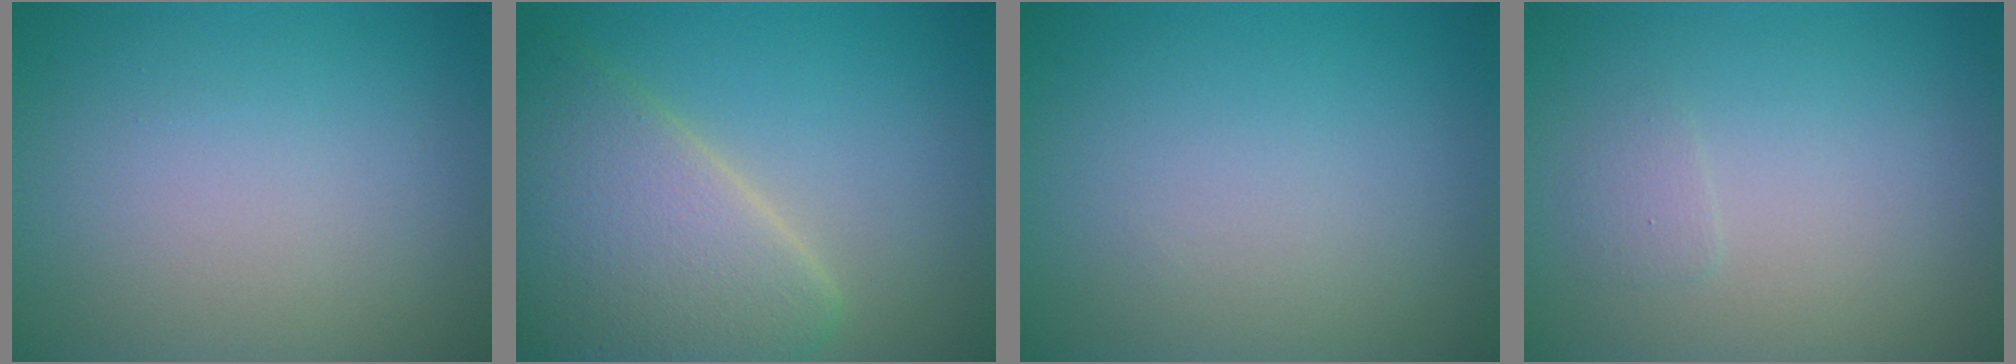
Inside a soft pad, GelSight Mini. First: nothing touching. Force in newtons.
{"total": 7.4, "press": 7.4, "slide": 0.4}
{"total": 0.0}
{"total": 0.8, "press": 0.8, "slide": 0.0}